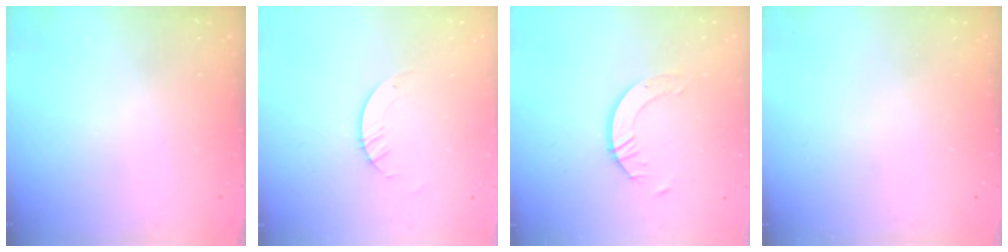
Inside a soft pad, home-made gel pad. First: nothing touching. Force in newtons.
{"total": 2.8, "press": 2.8, "slide": 0.2}
{"total": 4.8, "press": 4.7, "slide": 0.4}
{"total": 0.0}